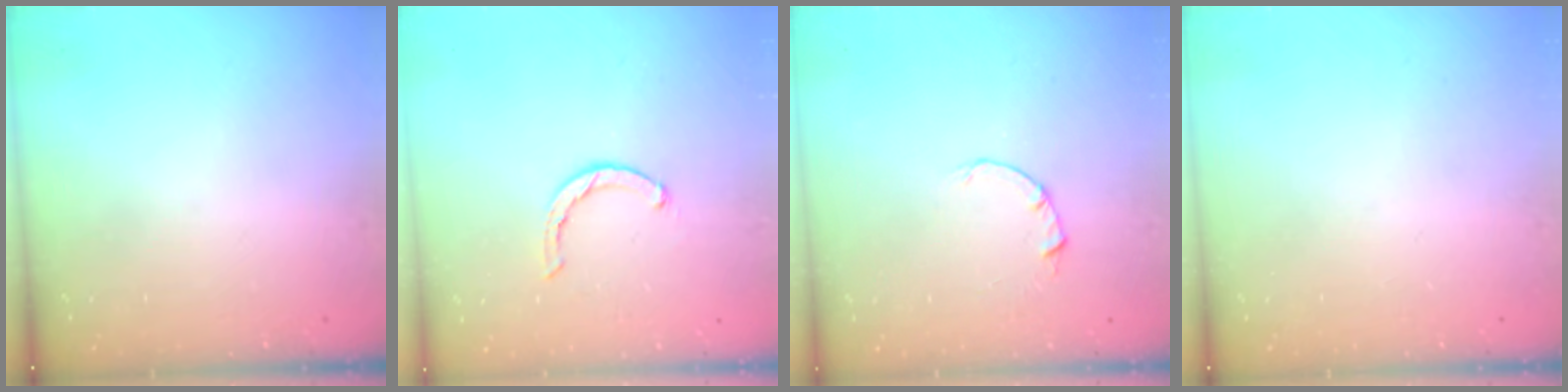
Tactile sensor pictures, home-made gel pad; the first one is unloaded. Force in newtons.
{"total": 2.3, "press": 2.2, "slide": 0.5}
{"total": 2.0, "press": 2.0, "slide": 0.3}
{"total": 0.0}